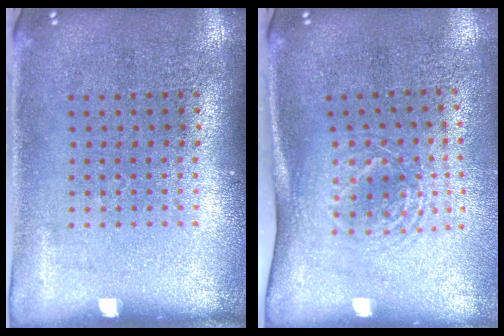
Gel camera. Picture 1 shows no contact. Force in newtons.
{"total": 1.8, "press": 1.3, "slide": 1.2}